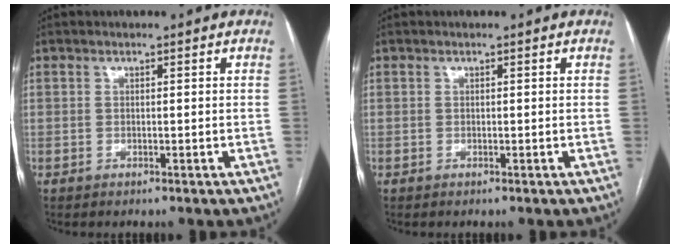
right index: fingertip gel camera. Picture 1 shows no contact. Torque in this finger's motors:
{"motor_torque": [0.52, 0.30, 0.01, 0.00]}